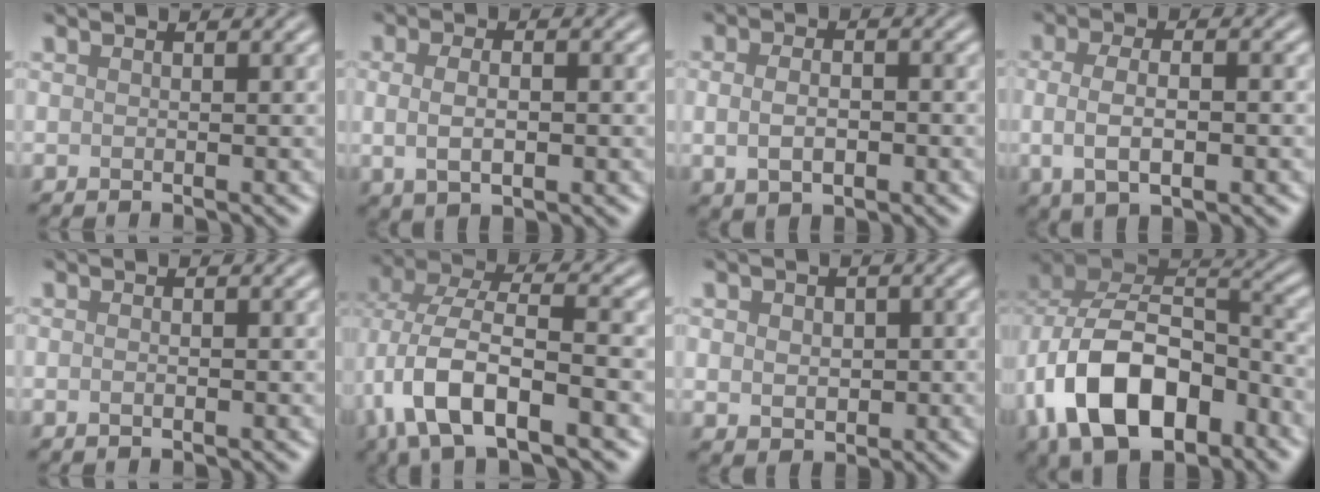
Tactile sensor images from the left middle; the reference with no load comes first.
{"total": 3.7, "force": [0.0, 2.0, 3.1], "torque": [-0.051, -0.004, 0.002]}
{"total": 3.5, "force": [-0.4, 2.3, 2.7], "torque": [-0.042, 0.001, -0.004]}
{"total": 4.6, "force": [-0.4, 1.9, 4.1], "torque": [-0.084, -0.008, 0.000]}
{"total": 0.8, "force": [-0.2, 0.4, 0.6], "torque": [-0.007, -0.003, -0.005]}
{"total": 10.4, "force": [-2.7, 5.1, 8.7], "torque": [-0.176, 0.000, -0.051]}
{"total": 2.8, "force": [0.4, 2.3, 1.5], "torque": [-0.023, 0.003, 0.002]}
{"total": 12.7, "force": [-4.3, 7.9, 8.9], "torque": [-0.162, -0.005, -0.075]}